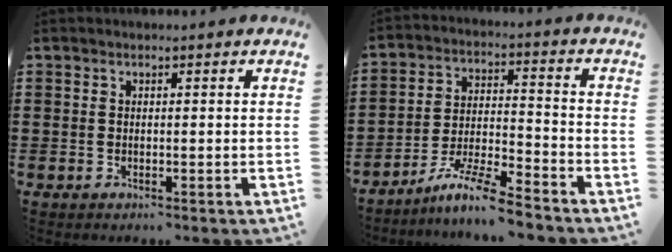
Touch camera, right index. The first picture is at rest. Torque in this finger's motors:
{"motor_torque": [1.09, 1.05, 0.17, 0.09]}